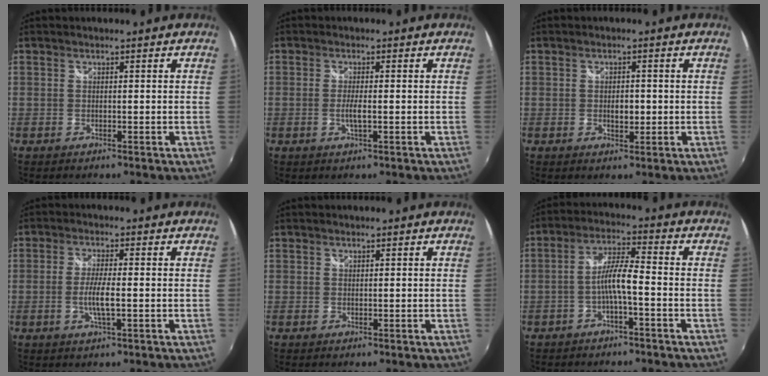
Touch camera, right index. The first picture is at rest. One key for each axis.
{"total": 2.5, "fx": -0.5, "fy": 0.2, "fz": 2.4, "tx": -0.047, "ty": -0.005, "tz": -0.009}
{"total": 2.6, "fx": -0.2, "fy": 1.6, "fz": 2.1, "tx": -0.033, "ty": -0.001, "tz": -0.003}
{"total": 4.7, "fx": -0.9, "fy": 0.5, "fz": 4.6, "tx": -0.086, "ty": -0.007, "tz": -0.017}
{"total": 0.0}
{"total": 5.5, "fx": -2.2, "fy": 0.4, "fz": 5.0, "tx": -0.104, "ty": 0.010, "tz": -0.038}